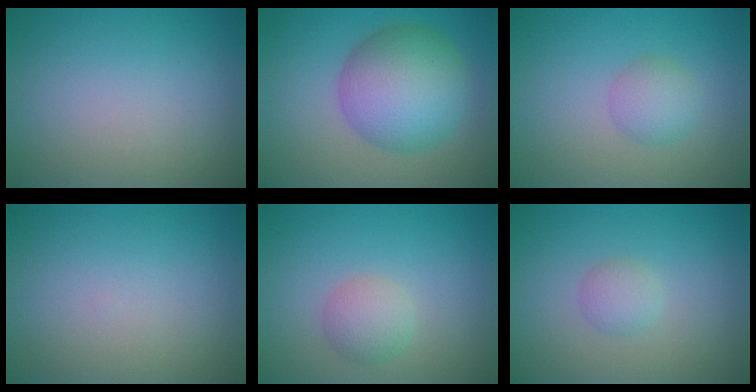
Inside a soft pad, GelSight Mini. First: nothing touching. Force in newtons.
{"total": 8.8, "press": 8.8, "slide": 0.1}
{"total": 2.2, "press": 2.2, "slide": 0.1}
{"total": 0.0}
{"total": 2.3, "press": 2.3, "slide": 0.1}
{"total": 1.5, "press": 1.5, "slide": 0.1}